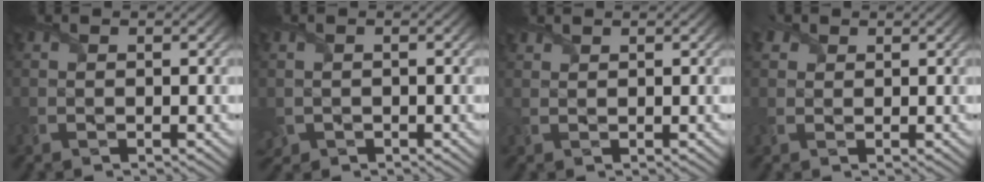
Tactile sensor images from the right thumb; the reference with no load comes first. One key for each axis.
{"total": 1.9, "fx": -0.8, "fy": 1.6, "fz": 0.6, "tx": -0.026, "ty": -0.016, "tz": -0.020}
{"total": 1.1, "fx": 1.1, "fy": 0.3, "fz": 0.2, "tx": -0.010, "ty": 0.004, "tz": 0.029}
{"total": 1.8, "fx": 1.1, "fy": 1.4, "fz": 0.5, "tx": -0.015, "ty": 0.005, "tz": 0.021}